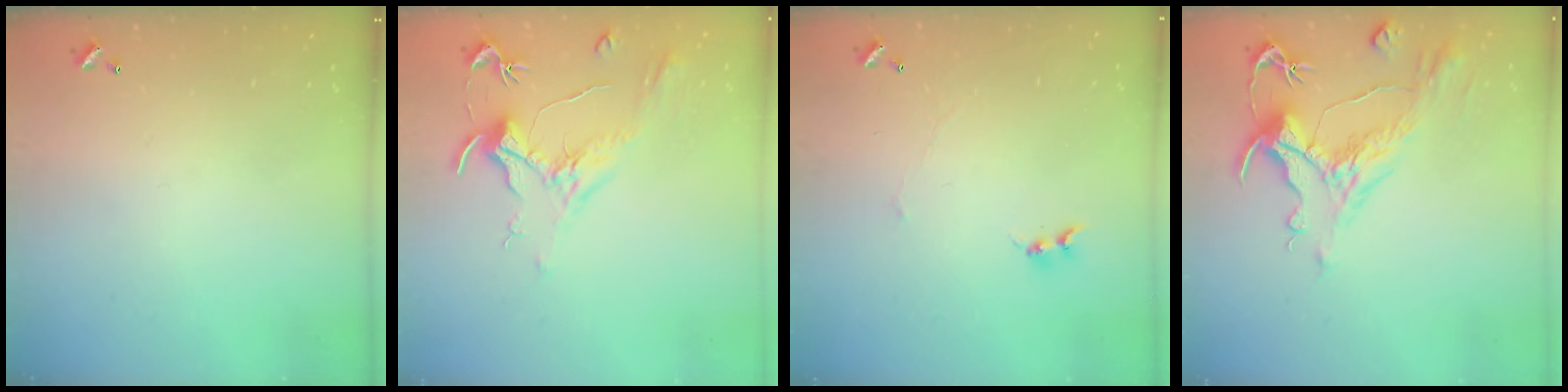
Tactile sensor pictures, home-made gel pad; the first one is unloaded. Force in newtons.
{"total": 1.8, "press": 1.6, "slide": 0.9}
{"total": 1.4, "press": 1.3, "slide": 0.4}
{"total": 2.6, "press": 2.1, "slide": 1.6}